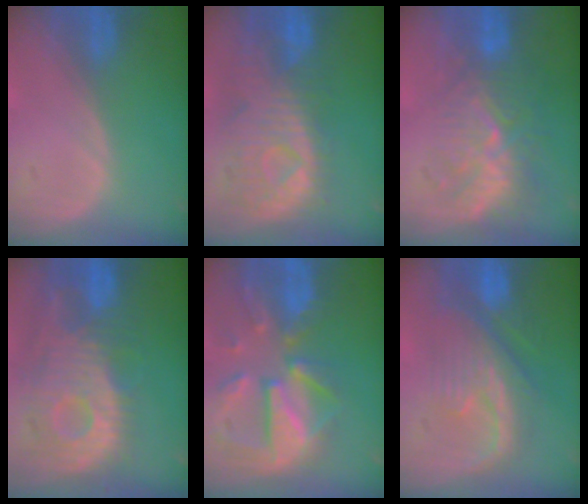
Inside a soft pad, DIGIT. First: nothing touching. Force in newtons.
{"total": 10.9, "press": 9.6, "slide": 5.2}
{"total": 9.3, "press": 8.6, "slide": 3.5}
{"total": 12.5, "press": 11.0, "slide": 5.9}
{"total": 12.0, "press": 10.4, "slide": 5.9}
{"total": 9.0, "press": 8.7, "slide": 2.0}